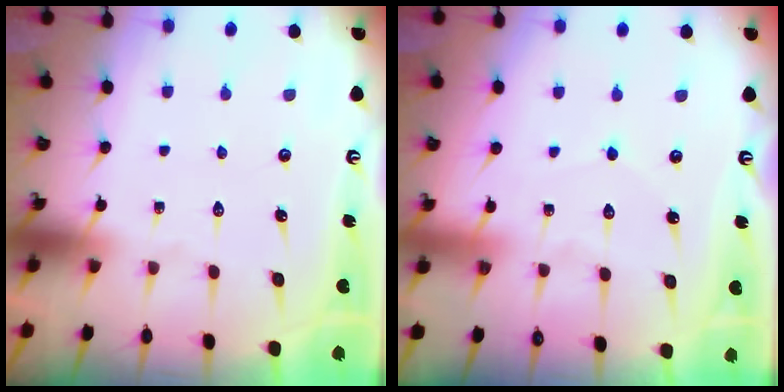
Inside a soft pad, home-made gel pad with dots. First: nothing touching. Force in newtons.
{"total": 3.2, "press": 3.2, "slide": 0.2}